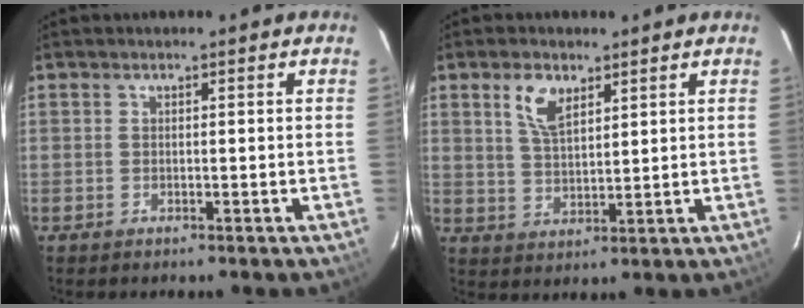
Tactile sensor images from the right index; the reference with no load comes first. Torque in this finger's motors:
{"motor_torque": [0.19, 0.17, 0.11, 0.06]}